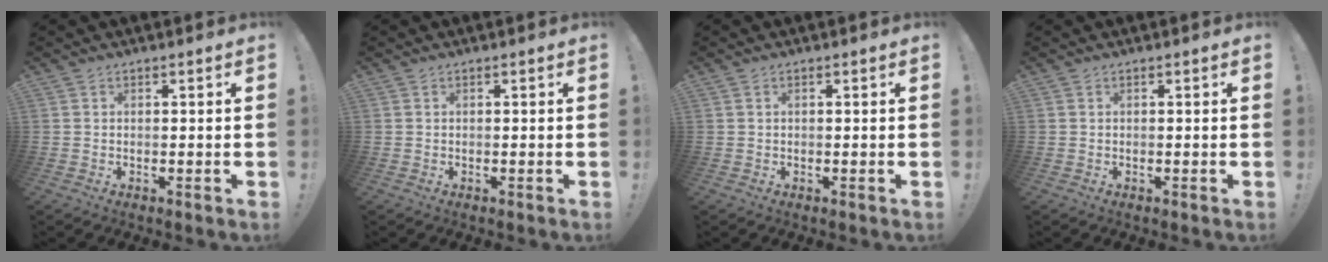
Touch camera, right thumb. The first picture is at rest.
{"total": 0.0}
{"total": 0.0}
{"total": 0.0}